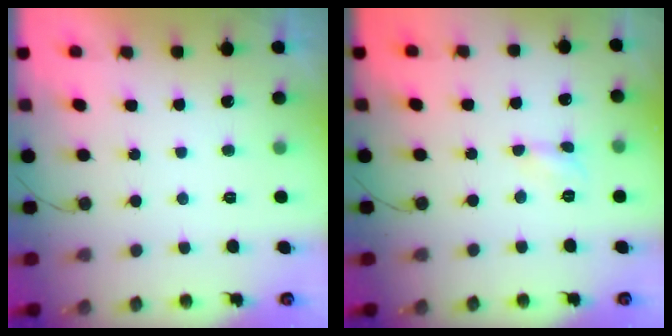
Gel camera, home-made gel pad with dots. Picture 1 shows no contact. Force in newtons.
{"total": 2.8, "press": 2.8, "slide": 0.4}